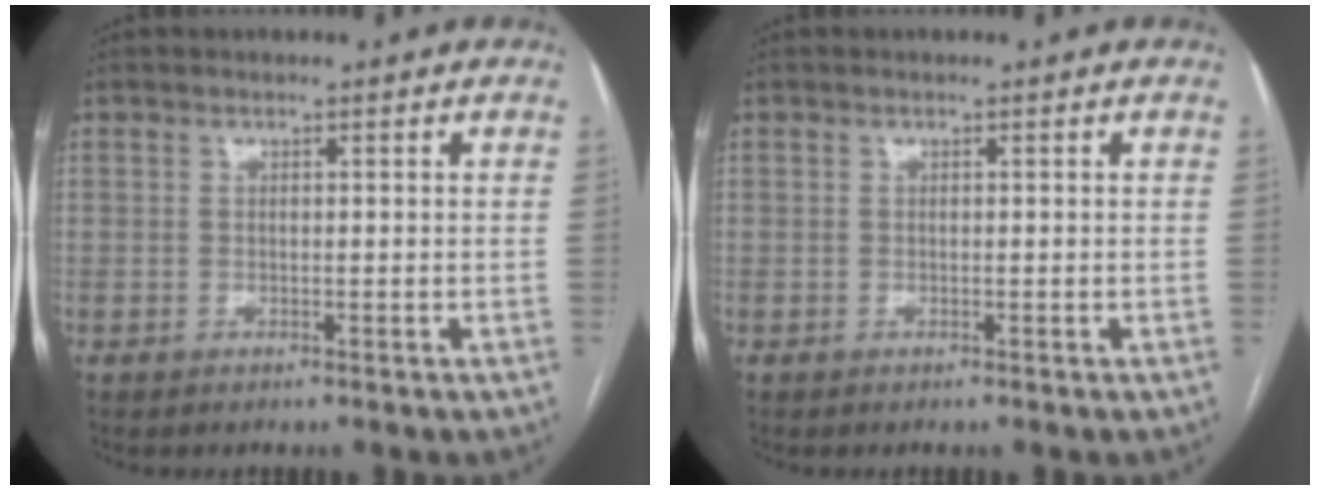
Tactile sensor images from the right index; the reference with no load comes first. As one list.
[{"total": 0.0}]